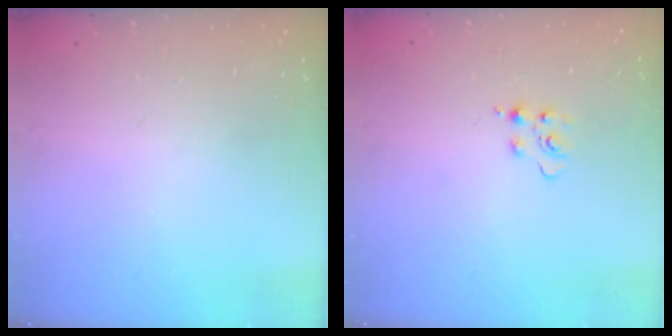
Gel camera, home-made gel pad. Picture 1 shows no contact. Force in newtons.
{"total": 4.3, "press": 4.3, "slide": 0.5}